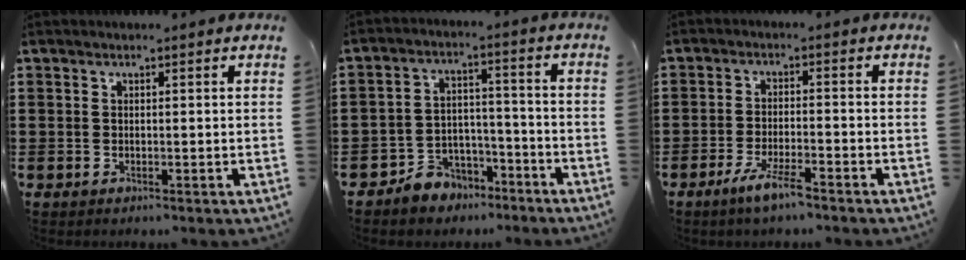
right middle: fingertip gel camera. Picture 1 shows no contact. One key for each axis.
{"total": 5.5, "fx": -4.8, "fy": 2.6, "fz": 0.1, "tx": -0.016, "ty": 0.014, "tz": -0.099}
{"total": 4.7, "fx": -3.3, "fy": 0.7, "fz": 3.3, "tx": -0.072, "ty": -0.004, "tz": -0.063}